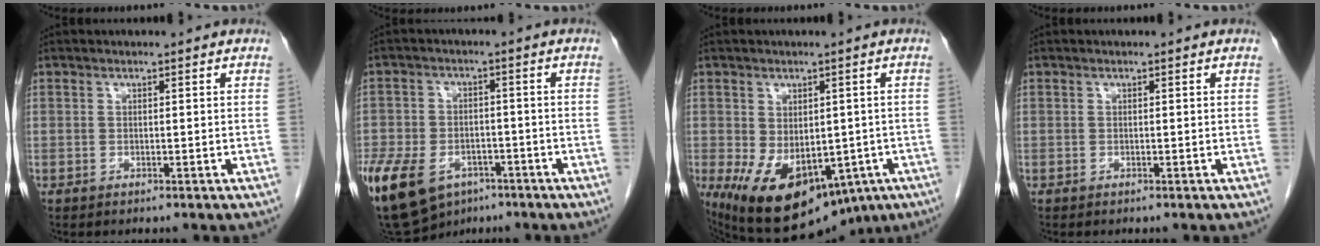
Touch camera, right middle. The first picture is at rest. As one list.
[{"total": 24.4, "force": [-12.7, 16.5, 12.7], "torque": [-0.379, -0.025, -0.198]}, {"total": 18.3, "force": [-8.6, 10.6, 12.1], "torque": [-0.194, -0.025, -0.102]}, {"total": 0.0}]